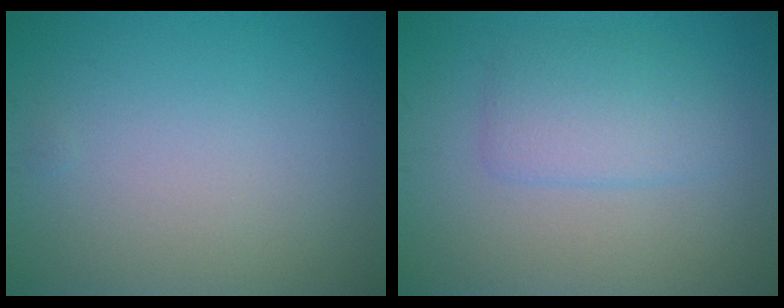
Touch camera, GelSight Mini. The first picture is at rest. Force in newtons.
{"total": 3.0, "press": 3.0, "slide": 0.1}